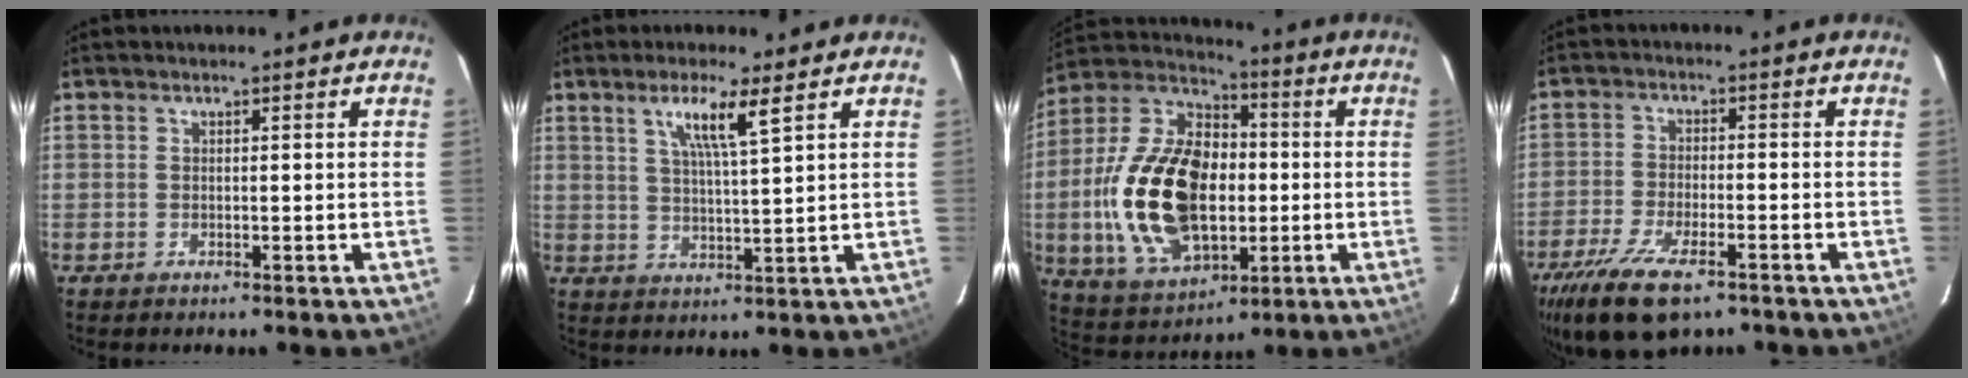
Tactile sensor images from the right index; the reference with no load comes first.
{"total": 6.3, "force": [3.5, -0.1, 5.2], "torque": [-0.094, -0.001, 0.063]}
{"total": 23.0, "force": [-2.4, 14.0, 18.1], "torque": [-0.380, 0.011, -0.028]}
{"total": 13.9, "force": [-9.3, 5.1, 8.9], "torque": [-0.203, -0.037, -0.167]}